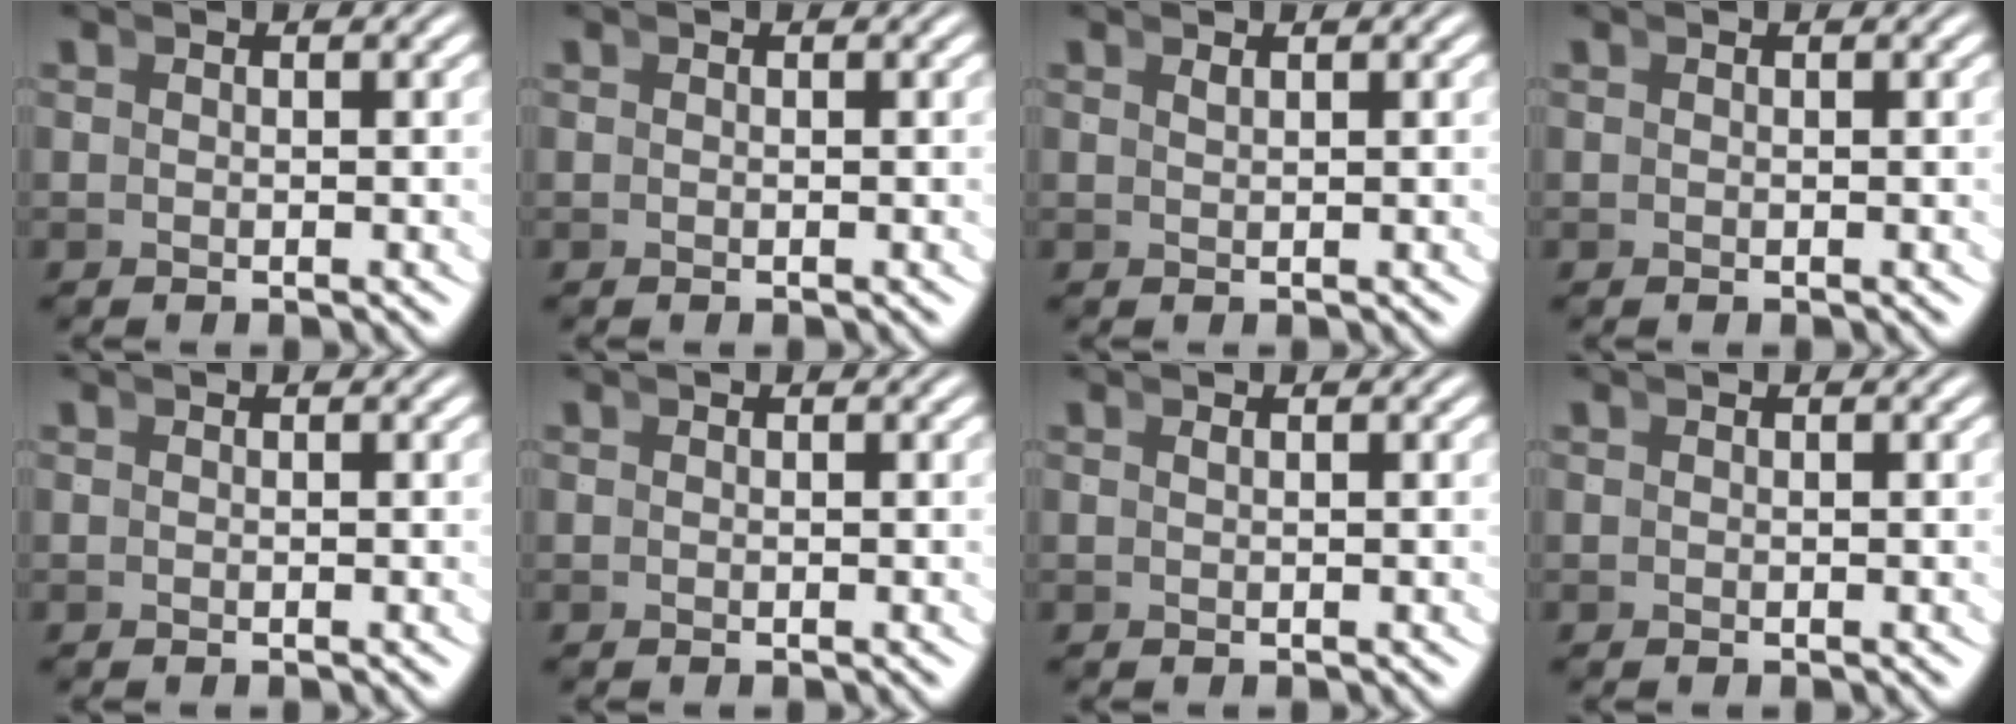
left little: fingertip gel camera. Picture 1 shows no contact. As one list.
[{"total": 0.0}, {"total": 1.0, "force": [0.4, -1.0, 0.0], "torque": [0.010, 0.000, 0.012]}, {"total": 0.0}, {"total": 0.0}, {"total": 0.0}, {"total": 0.6, "force": [0.1, -0.6, 0.0], "torque": [0.002, -0.002, 0.006]}, {"total": 0.0}]